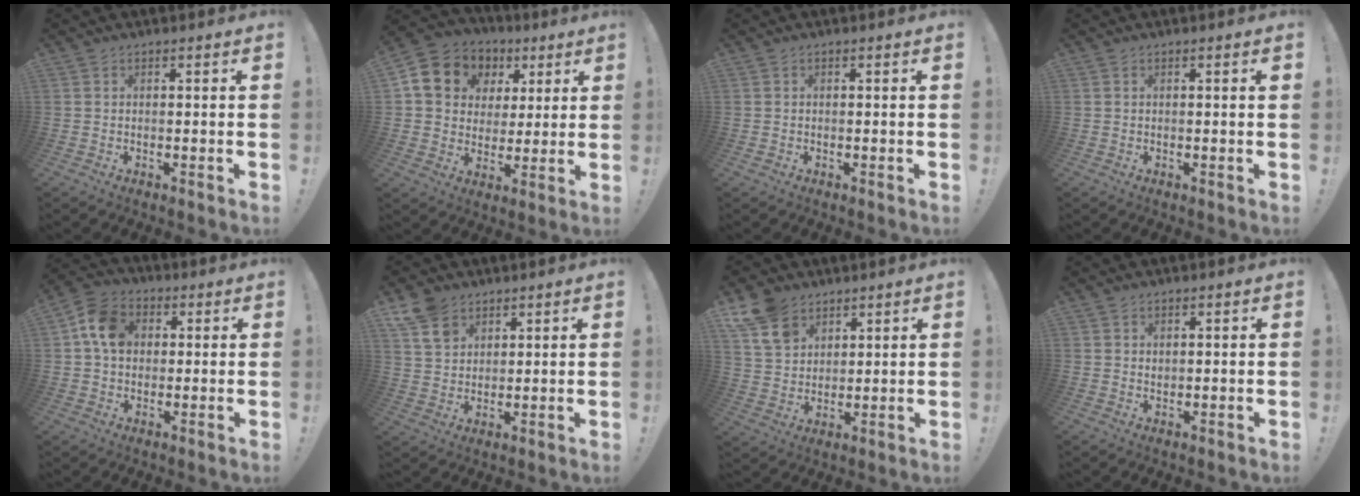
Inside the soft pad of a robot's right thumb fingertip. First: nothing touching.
{"total": 12.6, "force": [4.6, 10.7, 4.8], "torque": [-0.076, -0.016, 0.098]}
{"total": 0.6, "force": [-0.4, 0.4, 0.2], "torque": [-0.005, 0.003, -0.006]}
{"total": 0.8, "force": [0.2, -0.2, 0.7], "torque": [-0.010, 0.001, 0.000]}
{"total": 11.1, "force": [2.2, 8.7, 6.5], "torque": [-0.101, 0.015, 0.049]}
{"total": 9.2, "force": [6.0, 5.9, 3.8], "torque": [-0.068, -0.025, 0.119]}
{"total": 11.3, "force": [7.4, 7.3, 4.4], "torque": [-0.088, -0.032, 0.149]}
{"total": 1.0, "force": [0.8, 0.5, 0.3], "torque": [0.000, -0.003, 0.014]}